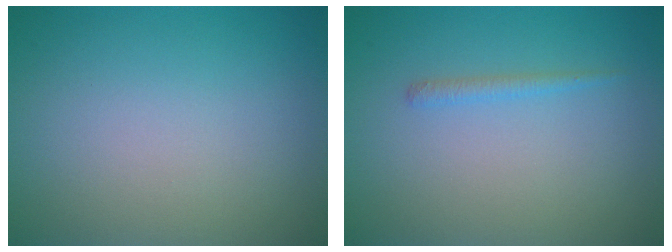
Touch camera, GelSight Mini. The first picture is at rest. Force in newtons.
{"total": 0.9, "press": 0.9, "slide": 0.1}